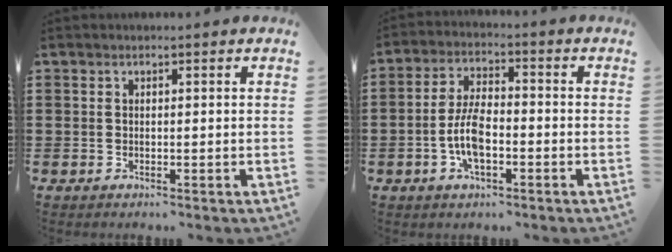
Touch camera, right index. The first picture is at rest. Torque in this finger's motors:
{"motor_torque": [2.14, 0.00, 0.56, 0.14]}